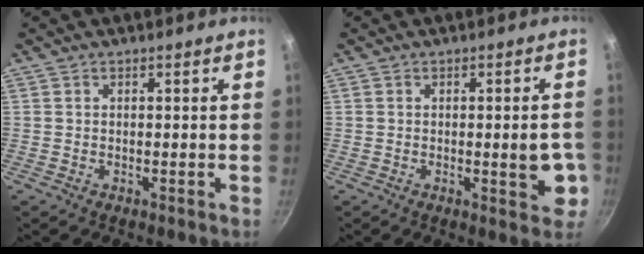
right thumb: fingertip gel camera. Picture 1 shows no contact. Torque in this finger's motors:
{"motor_torque": [2.66, 2.35, 2.17, -0.60, 0.81]}